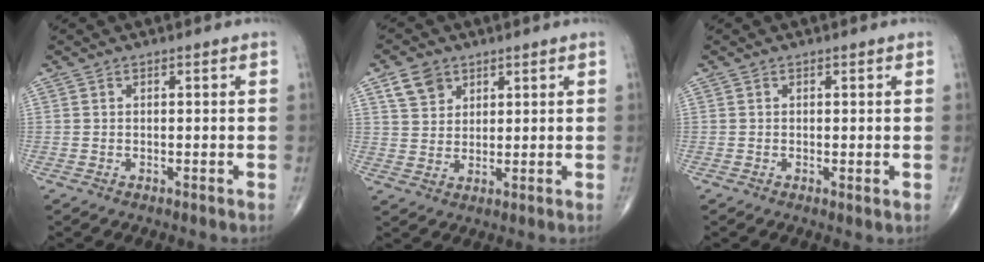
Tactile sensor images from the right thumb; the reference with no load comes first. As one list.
[{"total": 5.6, "force": [3.1, 4.1, 2.2], "torque": [-0.024, -0.012, 0.062]}, {"total": 0.7, "force": [0.0, 0.2, 0.7], "torque": [-0.012, -0.004, -0.004]}]